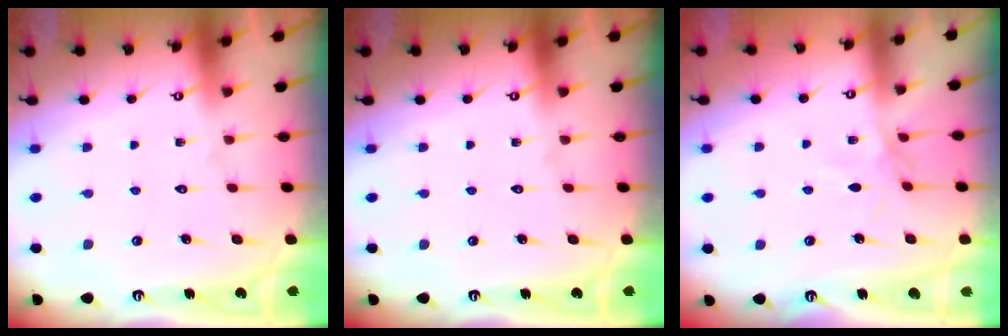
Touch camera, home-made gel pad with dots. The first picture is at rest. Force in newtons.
{"total": 0.0}
{"total": 2.4, "press": 2.3, "slide": 0.4}